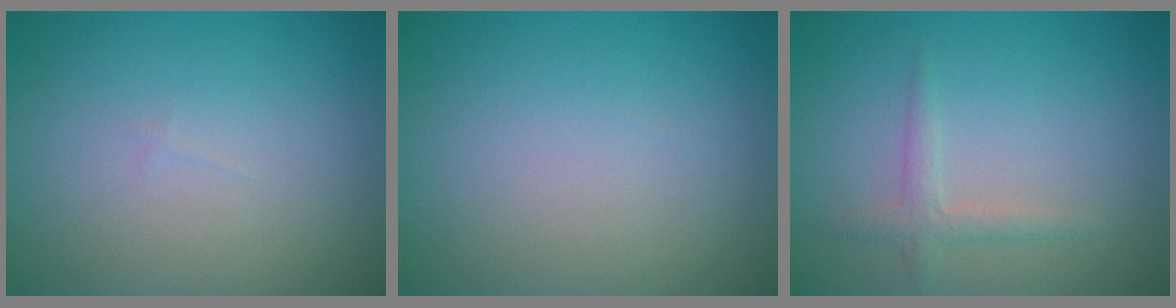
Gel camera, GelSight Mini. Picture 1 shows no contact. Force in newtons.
{"total": 0.0}
{"total": 1.7, "press": 1.7, "slide": 0.1}